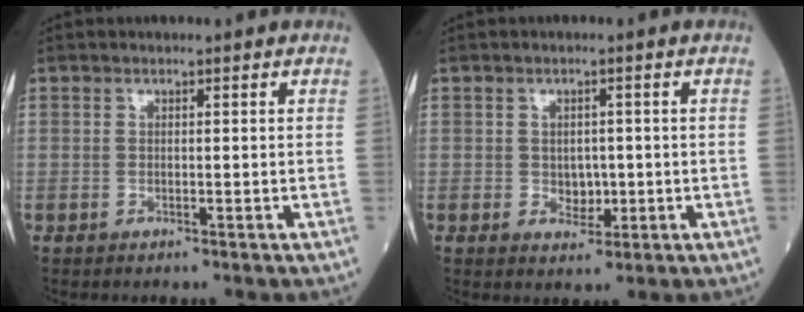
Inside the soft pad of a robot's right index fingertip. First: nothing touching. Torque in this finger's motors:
{"motor_torque": [0.39, -0.05, 0.02, 0.00]}